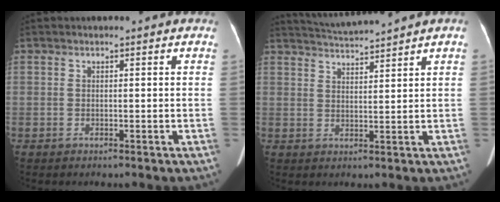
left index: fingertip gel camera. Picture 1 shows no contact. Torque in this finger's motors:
{"motor_torque": [0.05, -0.47, -0.06, 0.03]}